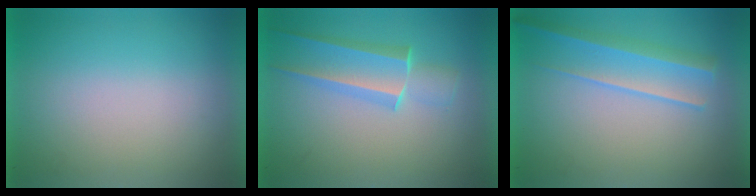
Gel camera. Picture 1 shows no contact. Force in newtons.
{"total": 2.6}
{"total": 2.2}